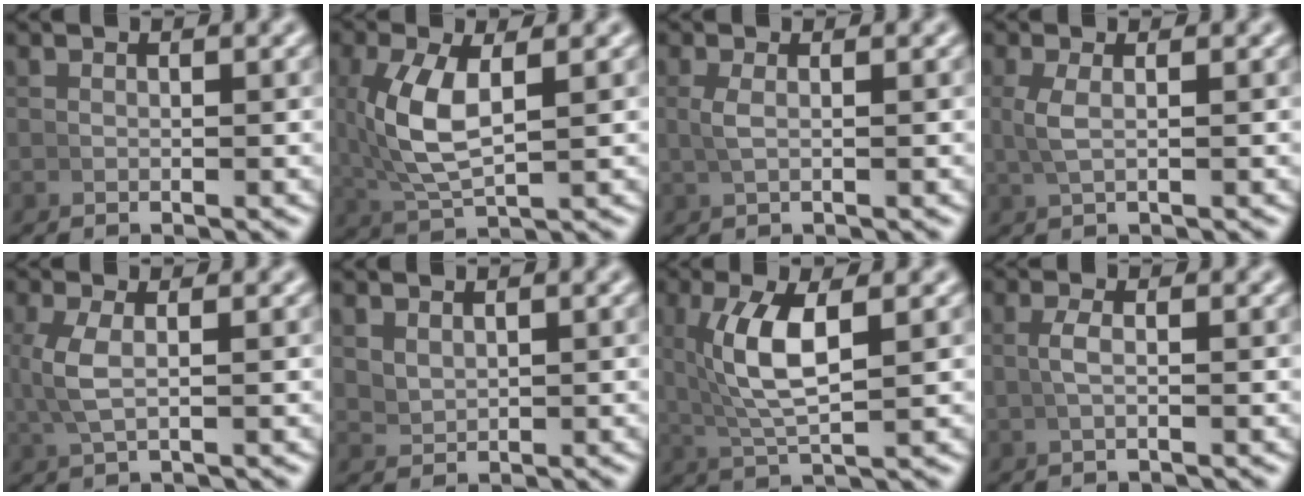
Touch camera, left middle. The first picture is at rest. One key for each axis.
{"total": 5.3, "fx": 0.9, "fy": 2.2, "fz": 4.7, "tx": -0.109, "ty": -0.003, "tz": 0.029}
{"total": 1.3, "fx": 0.4, "fy": 0.0, "fz": 1.2, "tx": -0.033, "ty": 0.002, "tz": 0.011}
{"total": 1.7, "fx": 0.4, "fy": 0.1, "fz": 1.7, "tx": -0.042, "ty": 0.003, "tz": 0.013}
{"total": 2.7, "fx": 0.4, "fy": 0.8, "fz": 2.6, "tx": -0.062, "ty": 0.006, "tz": 0.014}
{"total": 1.2, "fx": 1.0, "fy": 0.5, "fz": 0.6, "tx": -0.009, "ty": 0.000, "tz": 0.030}
{"total": 5.7, "fx": 1.3, "fy": 1.7, "fz": 5.3, "tx": -0.109, "ty": 0.000, "tz": 0.033}
{"total": 1.3, "fx": 0.1, "fy": 0.0, "fz": 1.3, "tx": -0.031, "ty": 0.002, "tz": 0.002}